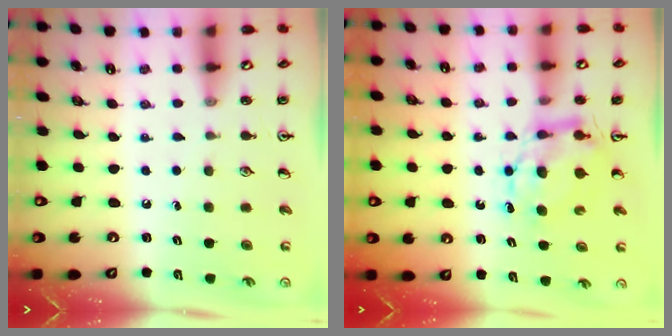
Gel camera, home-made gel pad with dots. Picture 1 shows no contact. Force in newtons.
{"total": 6.0, "press": 6.0, "slide": 0.5}